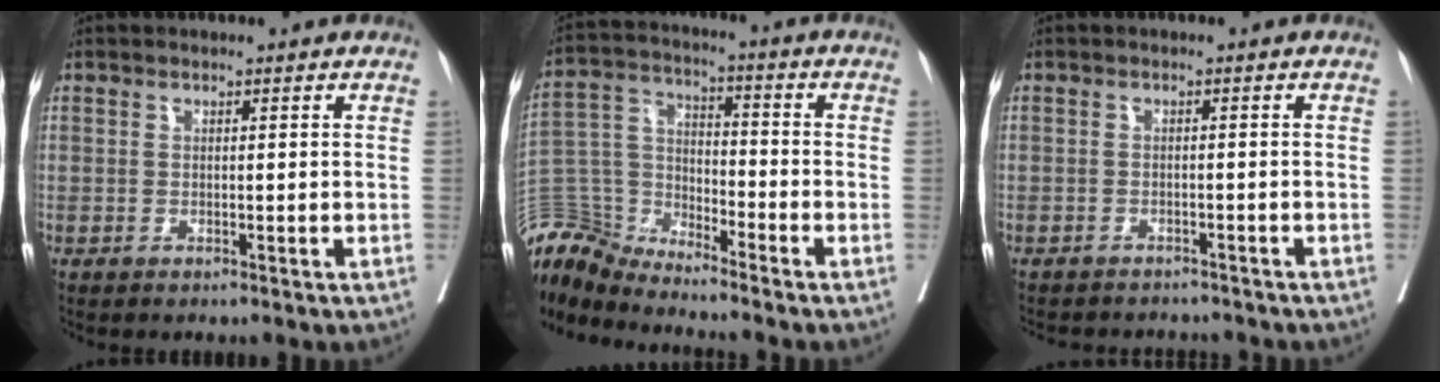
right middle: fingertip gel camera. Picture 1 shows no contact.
{"total": 9.0, "force": [-9.0, 0.7, -0.9], "torque": [0.015, 0.036, -0.181]}
{"total": 7.5, "force": [-7.1, 2.1, 1.5], "torque": [-0.019, 0.001, -0.086]}